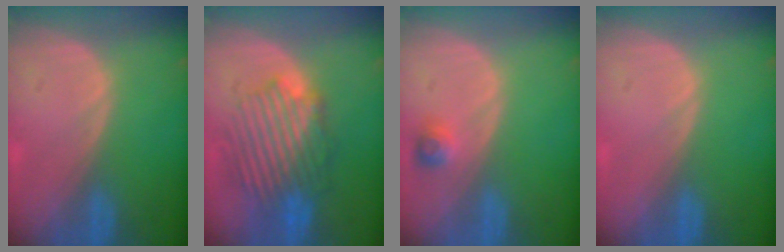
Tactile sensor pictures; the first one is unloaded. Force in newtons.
{"total": 8.9, "press": 8.8, "slide": 1.5}
{"total": 2.2, "press": 2.2, "slide": 0.4}
{"total": 0.0}